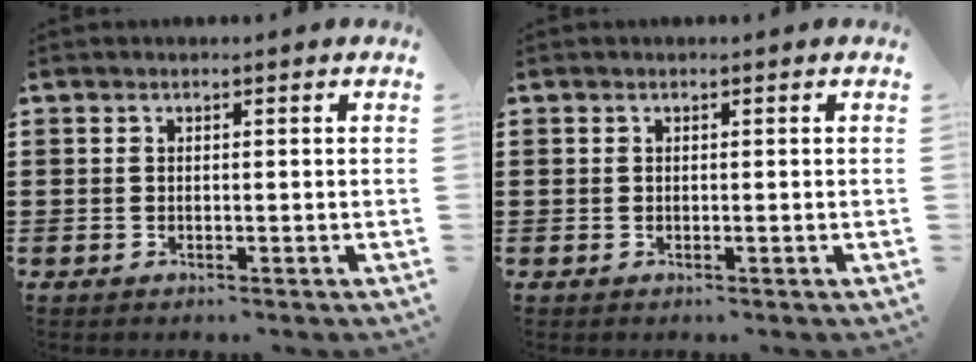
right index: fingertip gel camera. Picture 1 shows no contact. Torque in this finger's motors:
{"motor_torque": [0.32, 0.11, -0.01, 0.01]}